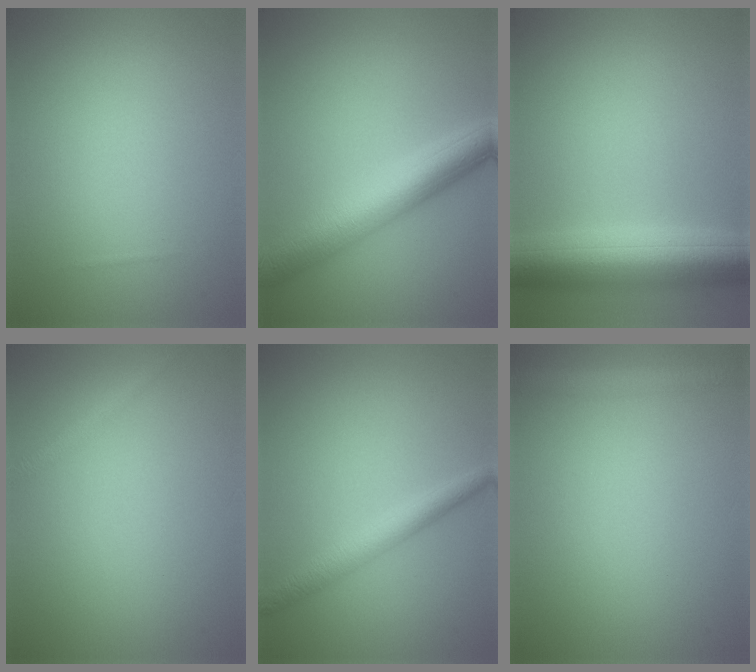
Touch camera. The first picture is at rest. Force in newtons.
{"total": 6.9, "press": 6.9, "slide": 0.1}
{"total": 8.9, "press": 8.9, "slide": 0.4}
{"total": 1.2, "press": 1.2, "slide": 0.1}
{"total": 2.7, "press": 2.7, "slide": 0.2}
{"total": 2.1, "press": 2.1, "slide": 0.1}